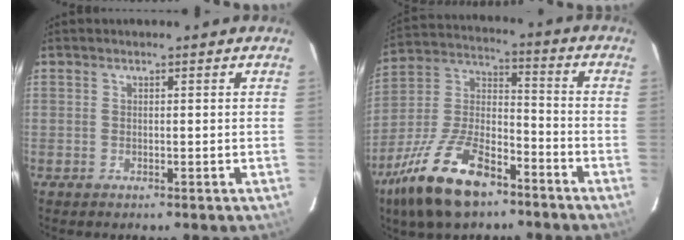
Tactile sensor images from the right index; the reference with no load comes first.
{"total": 19.3, "force": [-12.1, 8.4, 12.5], "torque": [-0.267, -0.003, -0.220]}